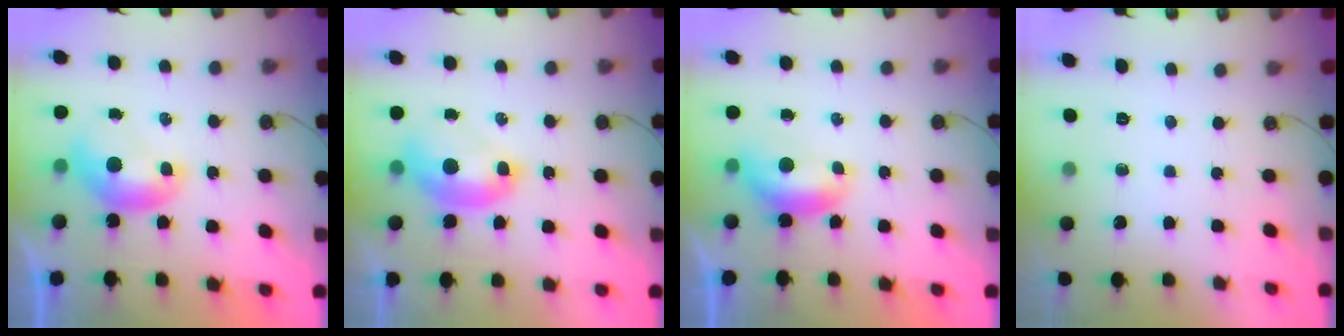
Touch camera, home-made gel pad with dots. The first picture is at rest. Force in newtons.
{"total": 2.7, "press": 2.6, "slide": 0.6}
{"total": 1.7, "press": 1.6, "slide": 0.7}
{"total": 0.0}